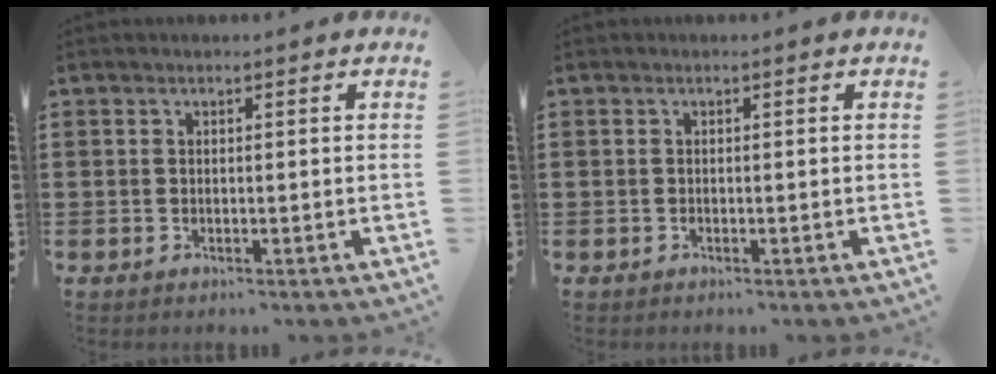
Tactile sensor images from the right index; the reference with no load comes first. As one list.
[{"total": 0.0}]